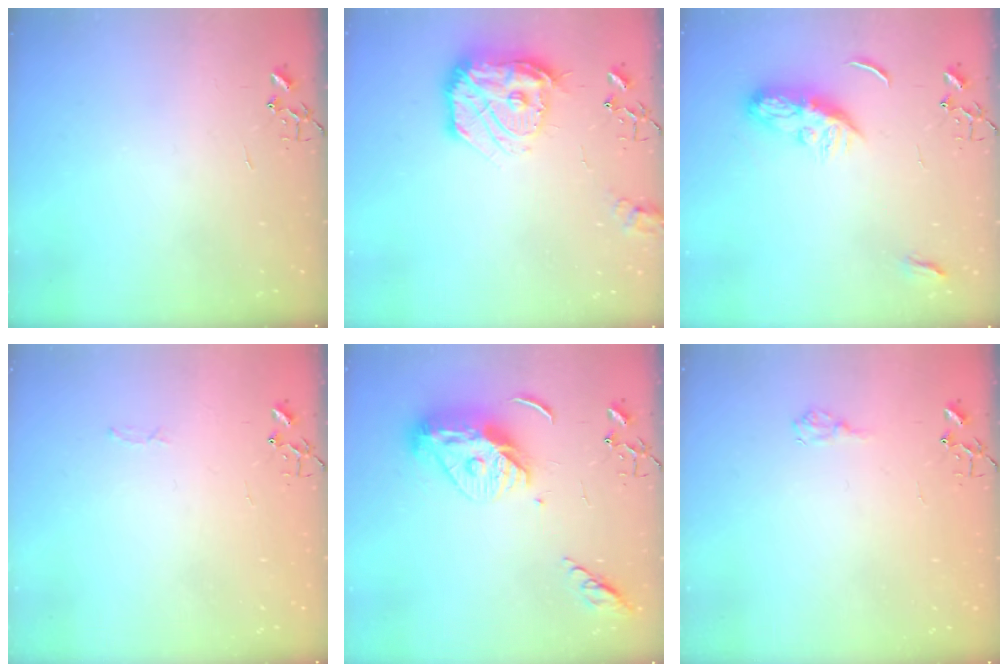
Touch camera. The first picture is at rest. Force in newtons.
{"total": 18.7, "press": 18.6, "slide": 1.8}
{"total": 8.7, "press": 8.7, "slide": 0.4}
{"total": 2.8, "press": 2.8, "slide": 0.4}
{"total": 12.7, "press": 12.7, "slide": 0.9}
{"total": 6.8, "press": 6.8, "slide": 0.9}